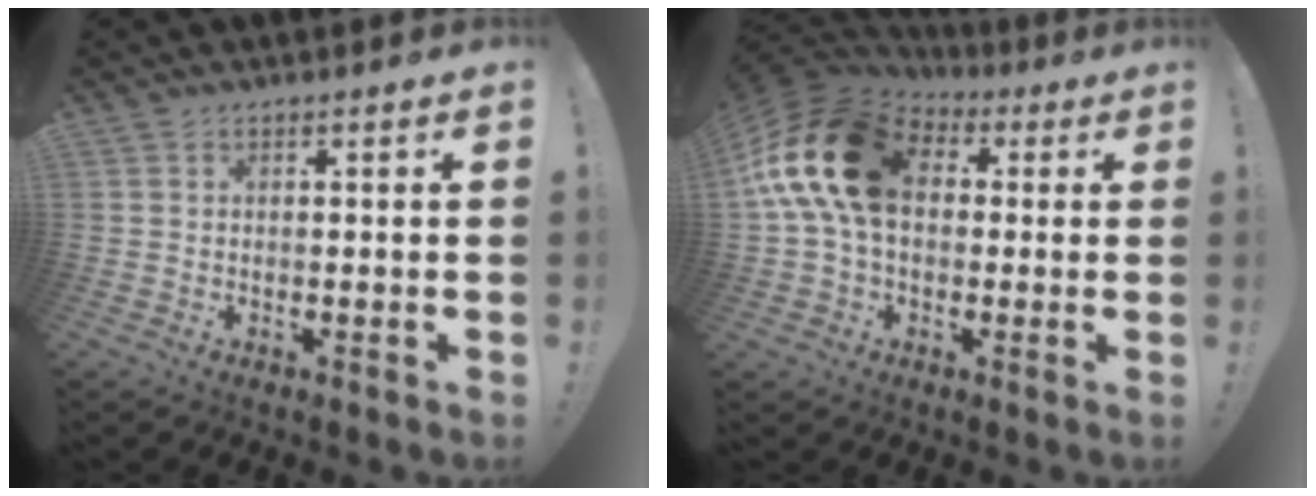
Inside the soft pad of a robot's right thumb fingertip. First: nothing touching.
{"total": 20.6, "force": [4.1, 13.7, 14.8], "torque": [-0.276, 0.015, 0.079]}